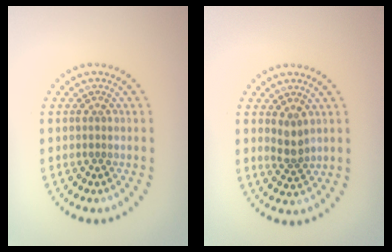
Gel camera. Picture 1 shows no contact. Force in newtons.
{"total": 1.8, "press": 1.5, "slide": 1.1}